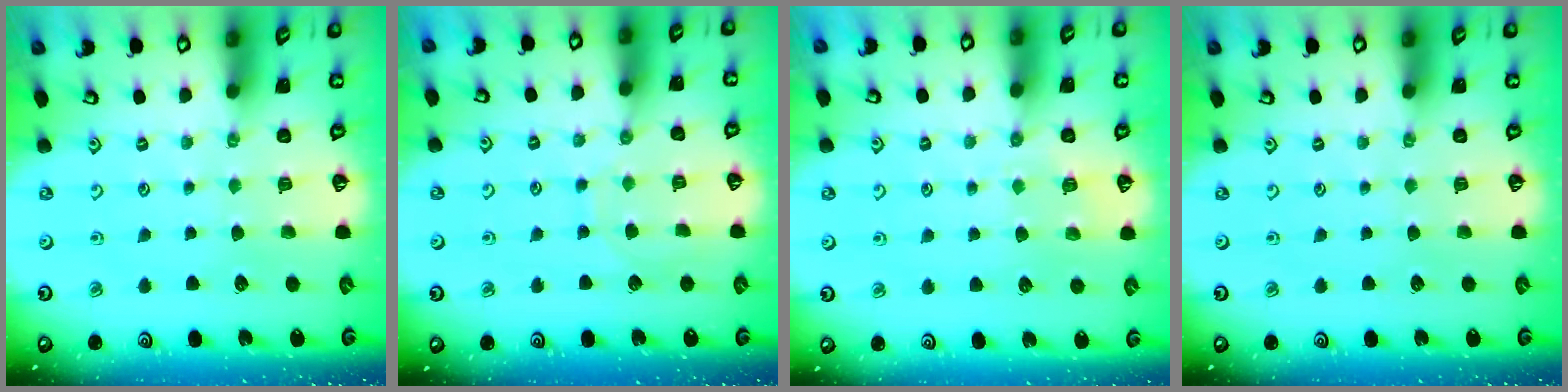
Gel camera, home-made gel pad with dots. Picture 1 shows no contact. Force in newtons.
{"total": 5.0, "press": 4.9, "slide": 0.5}
{"total": 5.1, "press": 5.1, "slide": 0.9}
{"total": 0.0}